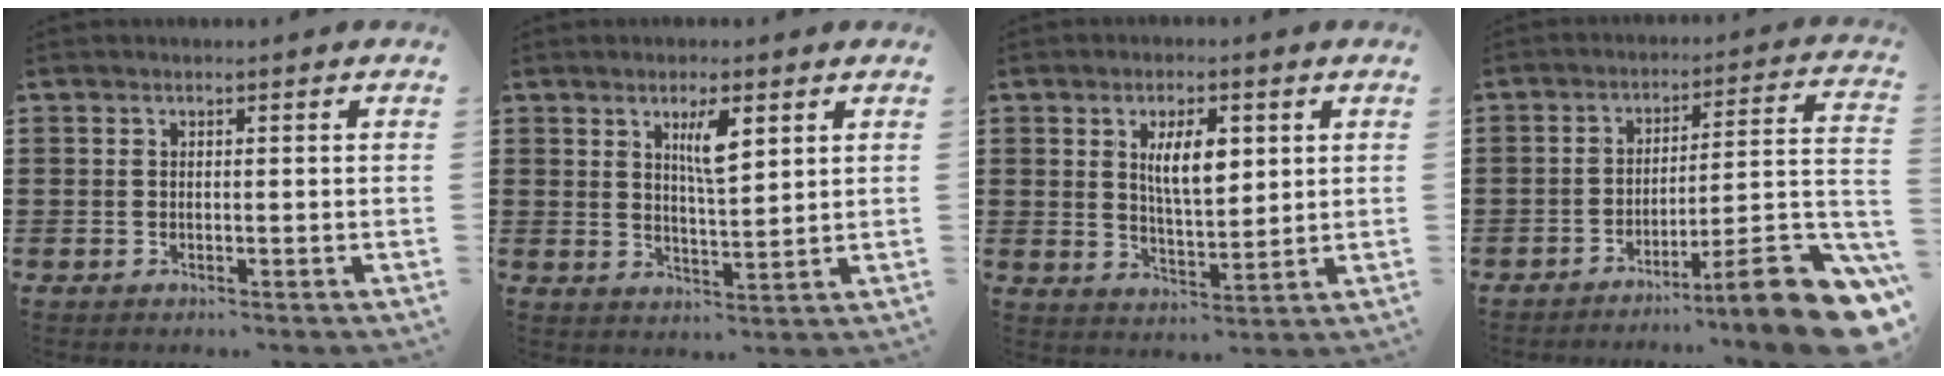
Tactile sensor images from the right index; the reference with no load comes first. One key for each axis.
{"total": 5.0, "fx": 2.3, "fy": 1.3, "fz": 4.2, "tx": -0.073, "ty": 0.000, "tz": 0.035}
{"total": 6.7, "fx": 2.1, "fy": 2.6, "fz": 5.8, "tx": -0.113, "ty": 0.004, "tz": 0.033}
{"total": 10.9, "fx": -7.2, "fy": 0.9, "fz": 8.1, "tx": -0.101, "ty": 0.002, "tz": -0.132}